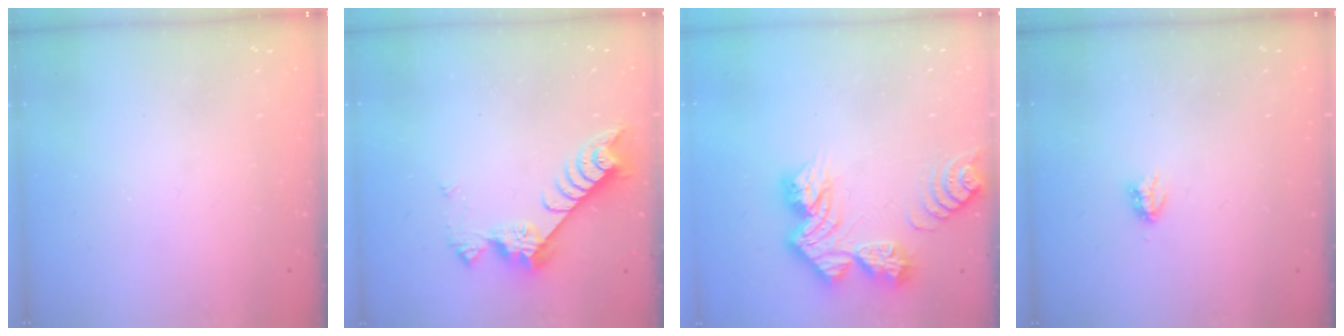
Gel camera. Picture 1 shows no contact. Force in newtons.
{"total": 9.0, "press": 9.0, "slide": 1.0}
{"total": 13.0, "press": 13.0, "slide": 1.1}
{"total": 2.9, "press": 2.9, "slide": 0.5}